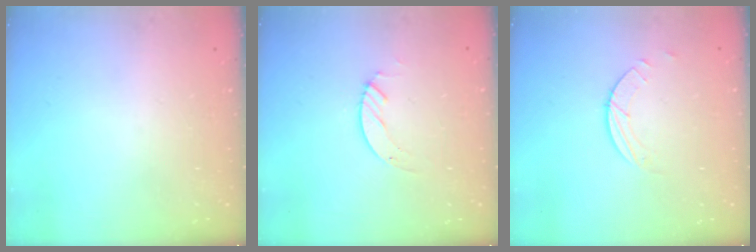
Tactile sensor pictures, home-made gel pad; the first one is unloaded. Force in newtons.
{"total": 2.1, "press": 2.1, "slide": 0.2}
{"total": 1.7, "press": 1.7, "slide": 0.2}